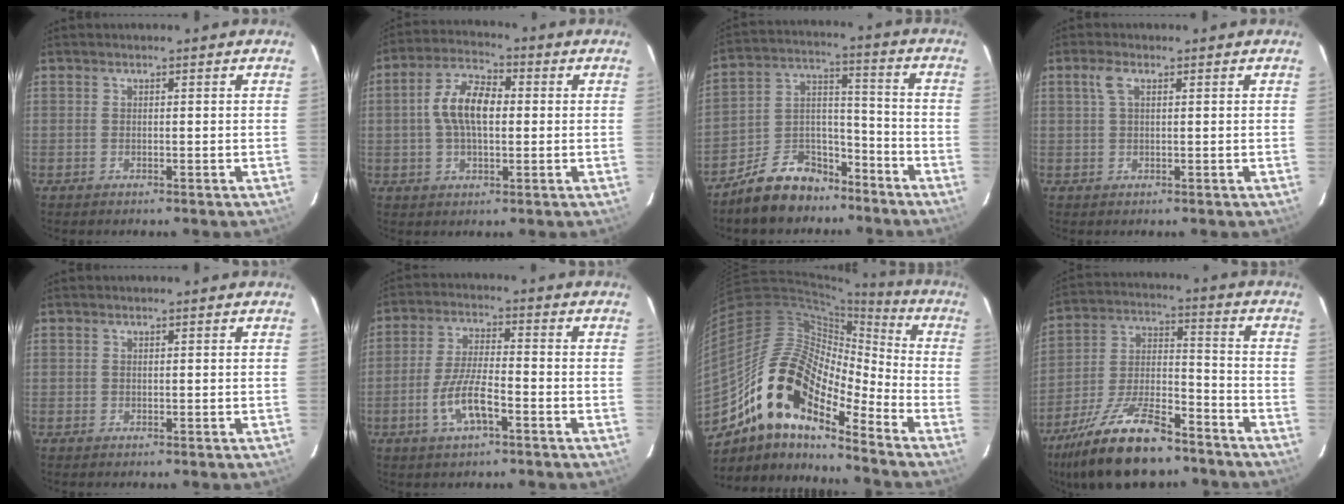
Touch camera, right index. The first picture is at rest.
{"total": 9.0, "force": [0.5, 4.6, 7.8], "torque": [-0.152, 0.020, 0.007]}
{"total": 12.4, "force": [-9.2, 6.8, 4.7], "torque": [-0.096, 0.053, -0.145]}
{"total": 2.5, "force": [1.0, 1.1, 2.1], "torque": [-0.045, 0.007, 0.019]}
{"total": 0.0}
{"total": 8.2, "force": [-3.7, 2.3, 7.0], "torque": [-0.143, -0.002, -0.068]}
{"total": 18.8, "force": [-12.7, 7.0, 12.0], "torque": [-0.212, -0.004, -0.256]}
{"total": 20.2, "force": [-15.0, 6.9, 11.7], "torque": [-0.237, -0.014, -0.256]}